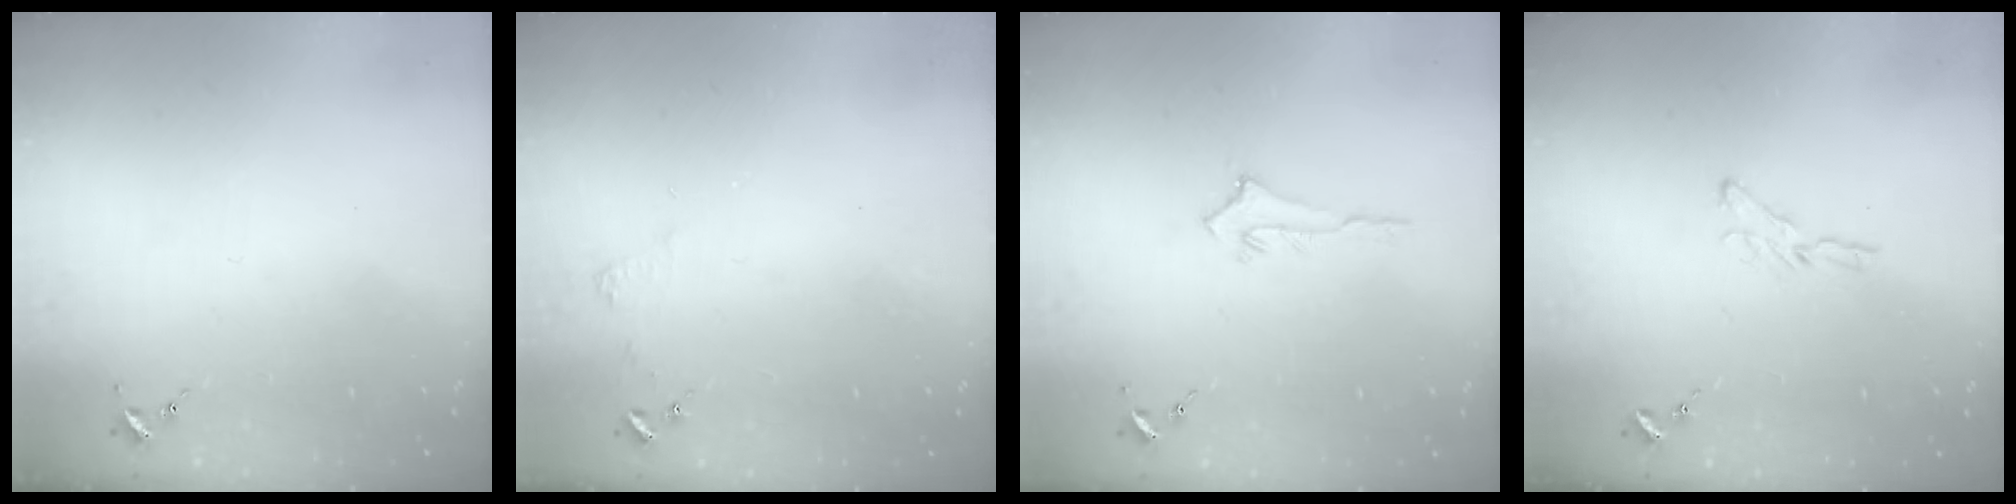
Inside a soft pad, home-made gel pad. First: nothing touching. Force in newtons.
{"total": 4.5, "press": 4.5, "slide": 0.5}
{"total": 2.5, "press": 2.5, "slide": 0.4}
{"total": 5.4, "press": 5.4, "slide": 0.2}